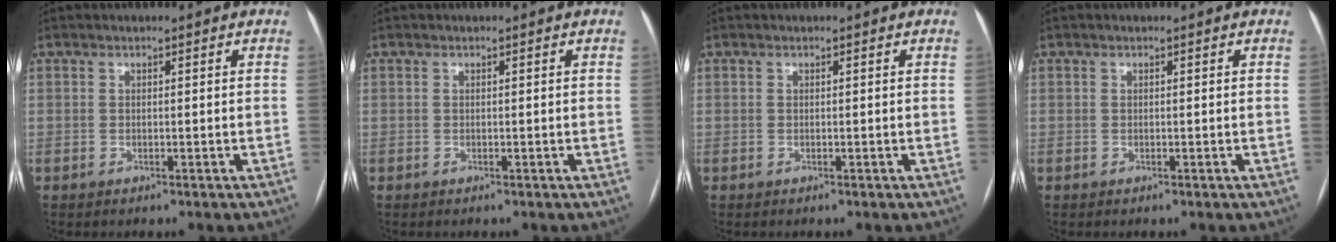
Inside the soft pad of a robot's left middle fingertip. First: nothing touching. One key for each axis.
{"total": 0.0}
{"total": 0.0}
{"total": 0.0}